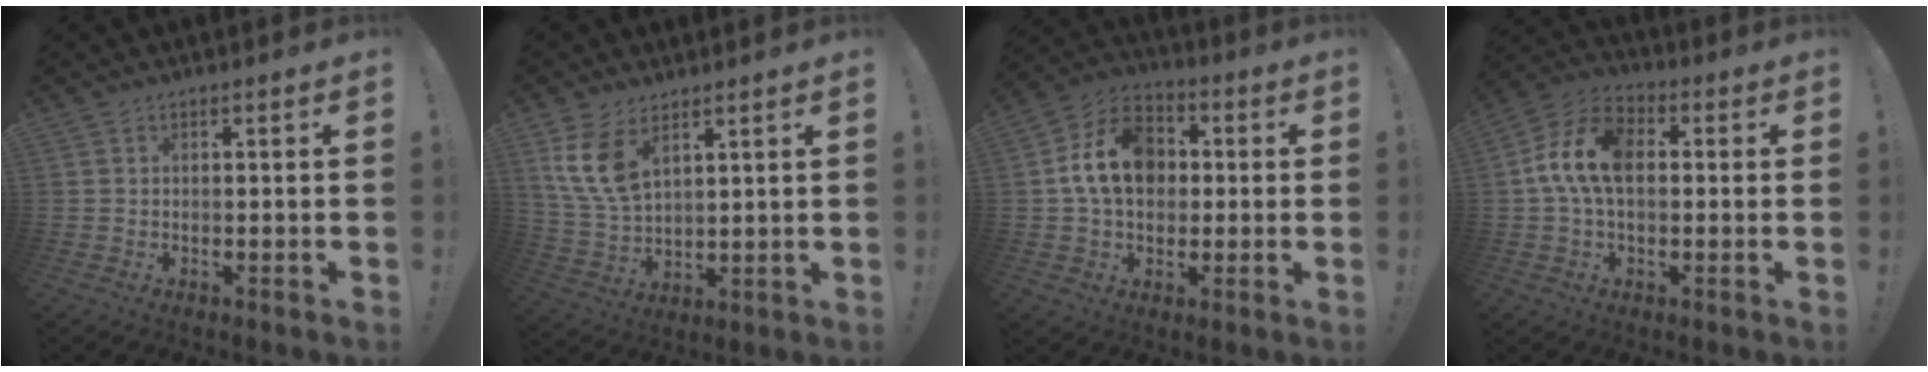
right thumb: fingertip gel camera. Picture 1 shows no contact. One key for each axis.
{"total": 10.6, "fx": 5.7, "fy": 5.7, "fz": 6.8, "tx": -0.144, "ty": -0.020, "tz": 0.111}
{"total": 15.7, "fx": 1.9, "fy": 12.0, "fz": 10.0, "tx": -0.164, "ty": 0.015, "tz": 0.043}
{"total": 13.3, "fx": 1.0, "fy": 8.5, "fz": 10.1, "tx": -0.195, "ty": 0.011, "tz": 0.021}